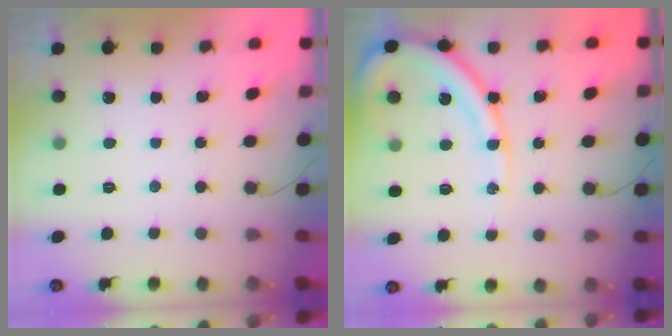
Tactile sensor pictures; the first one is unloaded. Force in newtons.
{"total": 13.3, "press": 13.2, "slide": 1.4}